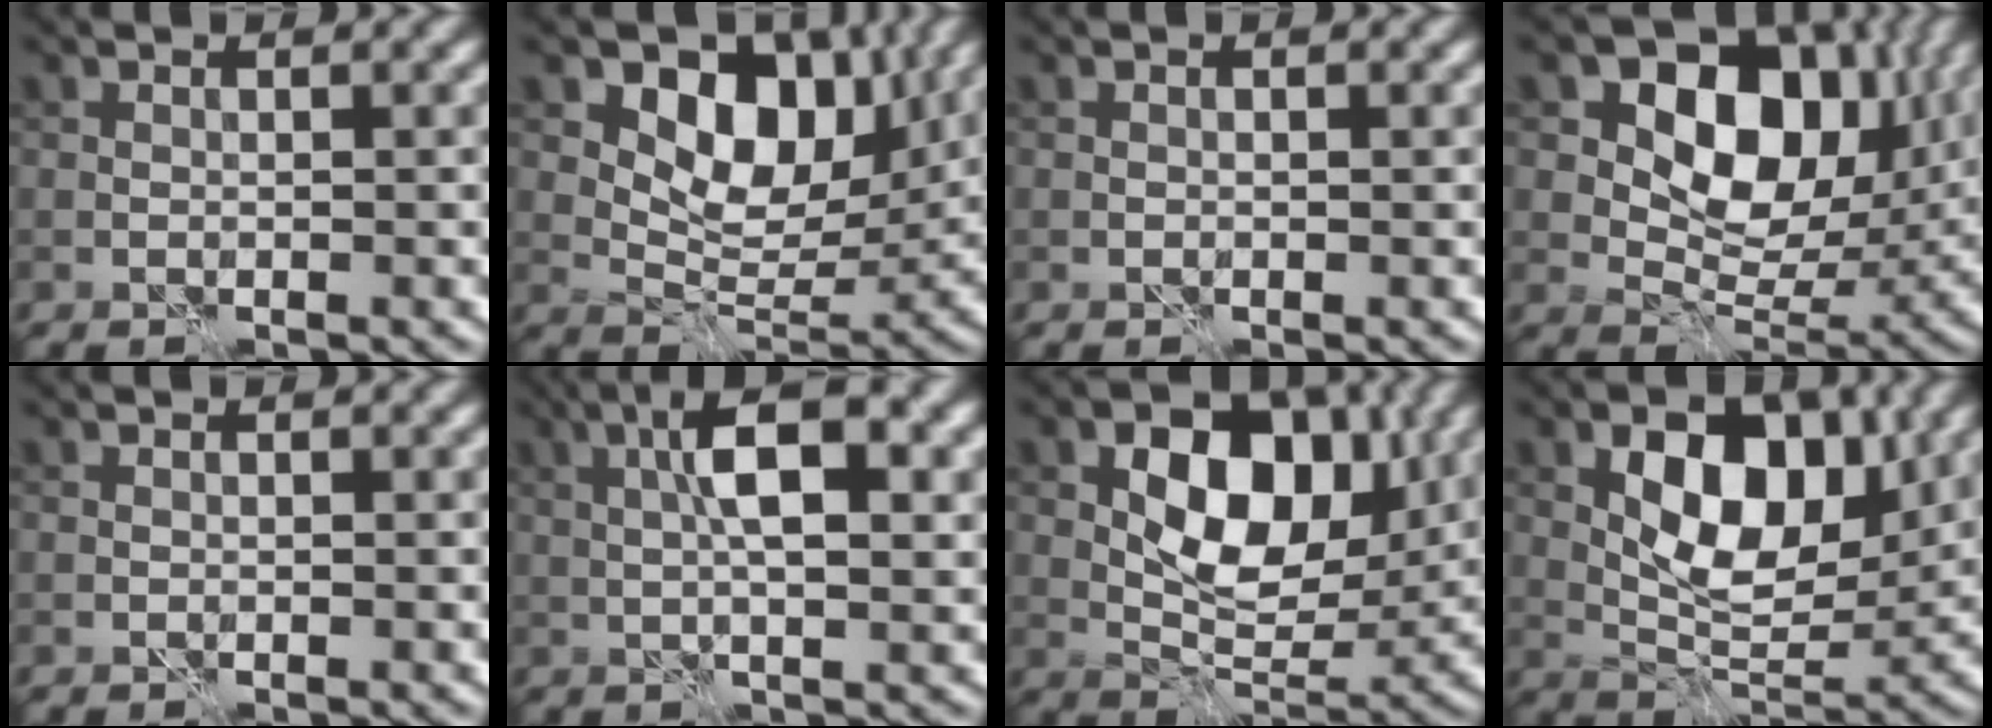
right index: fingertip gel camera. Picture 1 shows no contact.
{"total": 8.3, "force": [3.2, 5.4, 5.5], "torque": [-0.070, -0.015, 0.053]}
{"total": 0.0}
{"total": 11.5, "force": [3.8, 7.8, 7.5], "torque": [-0.105, -0.004, 0.060]}
{"total": 0.0}
{"total": 6.7, "force": [1.4, 2.2, 6.1], "torque": [-0.103, 0.009, 0.018]}
{"total": 9.0, "force": [2.0, 5.7, 6.8], "torque": [-0.097, -0.003, 0.031]}
{"total": 8.6, "force": [2.3, 4.9, 6.7], "torque": [-0.099, -0.007, 0.037]}